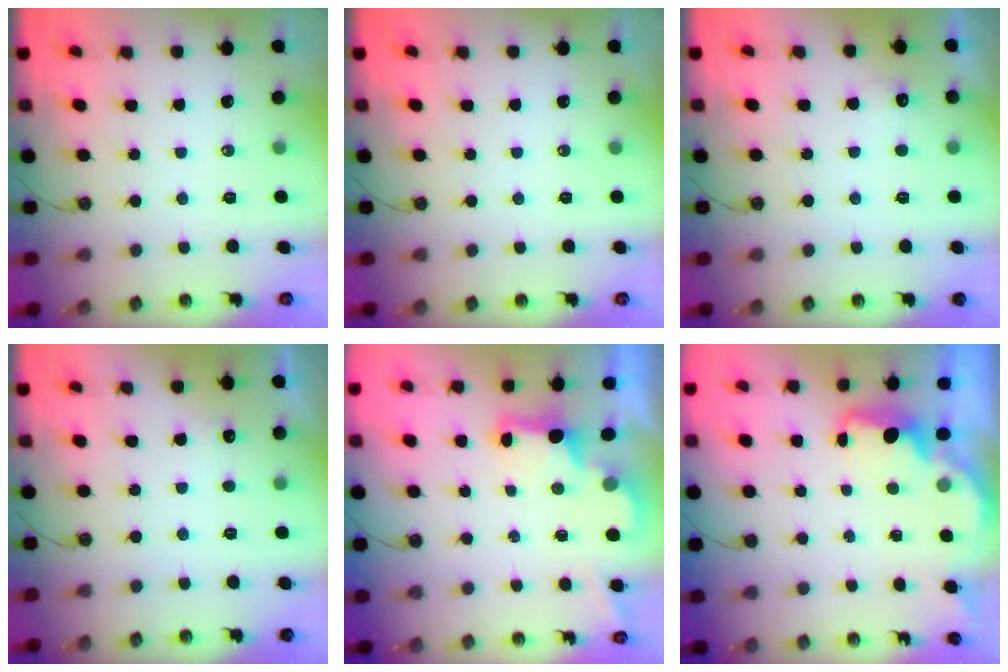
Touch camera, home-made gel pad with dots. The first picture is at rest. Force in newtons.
{"total": 0.0}
{"total": 6.2, "press": 6.1, "slide": 1.3}
{"total": 4.6, "press": 4.5, "slide": 1.1}
{"total": 2.0, "press": 2.0, "slide": 0.5}
{"total": 1.9, "press": 1.8, "slide": 0.5}